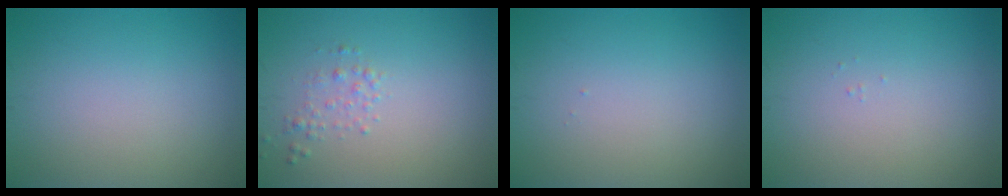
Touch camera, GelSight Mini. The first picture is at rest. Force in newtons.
{"total": 1.0, "press": 1.0, "slide": 0.0}
{"total": 0.0}
{"total": 0.0}